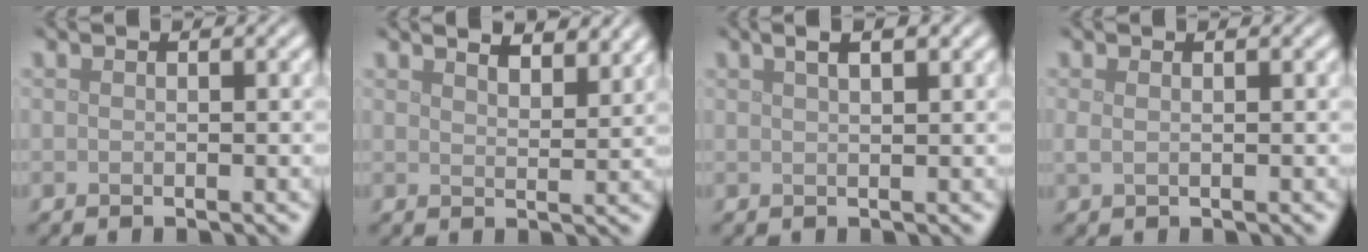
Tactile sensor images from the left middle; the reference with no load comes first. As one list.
[{"total": 5.0, "force": [4.1, 1.5, 2.4], "torque": [-0.018, 0.014, 0.033]}, {"total": 3.3, "force": [1.9, 1.3, 2.4], "torque": [-0.015, 0.008, 0.009]}, {"total": 0.7, "force": [0.2, 0.3, 0.6], "torque": [-0.015, 0.001, 0.005]}]